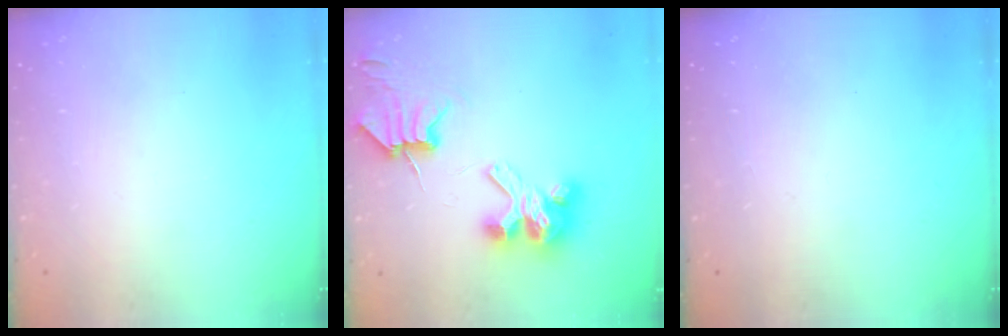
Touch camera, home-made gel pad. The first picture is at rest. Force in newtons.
{"total": 6.3, "press": 6.3, "slide": 0.8}
{"total": 0.0}